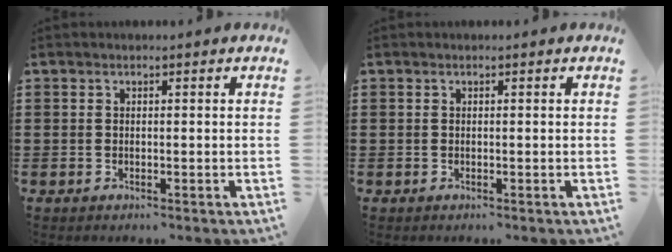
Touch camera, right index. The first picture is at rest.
{"total": 0.0}